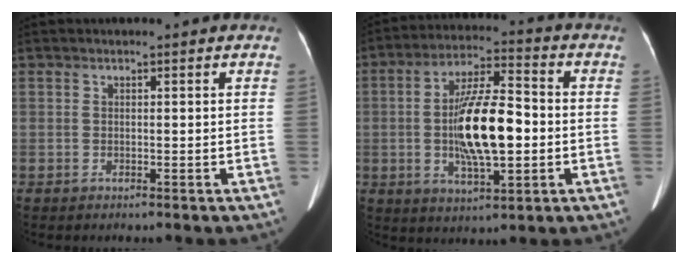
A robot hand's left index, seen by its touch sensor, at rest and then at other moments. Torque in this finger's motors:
{"motor_torque": [2.07, 0.06, 0.80, 0.08]}